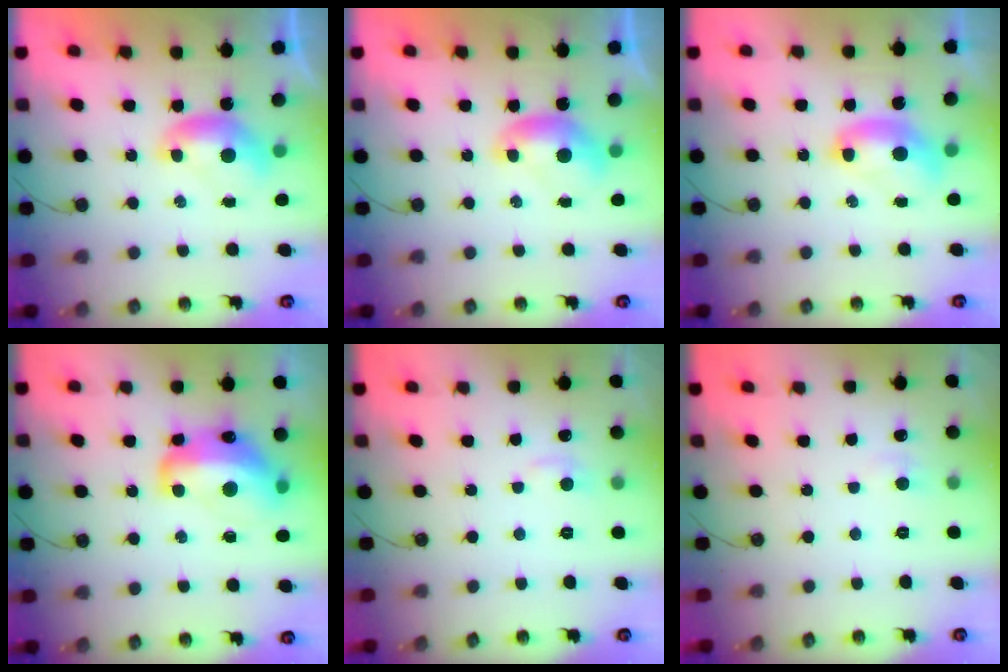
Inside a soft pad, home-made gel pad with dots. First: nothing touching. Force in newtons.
{"total": 0.0}
{"total": 2.7, "press": 2.7, "slide": 0.1}
{"total": 11.2, "press": 11.1, "slide": 1.4}
{"total": 1.3, "press": 1.1, "slide": 0.7}
{"total": 1.6, "press": 1.5, "slide": 0.5}